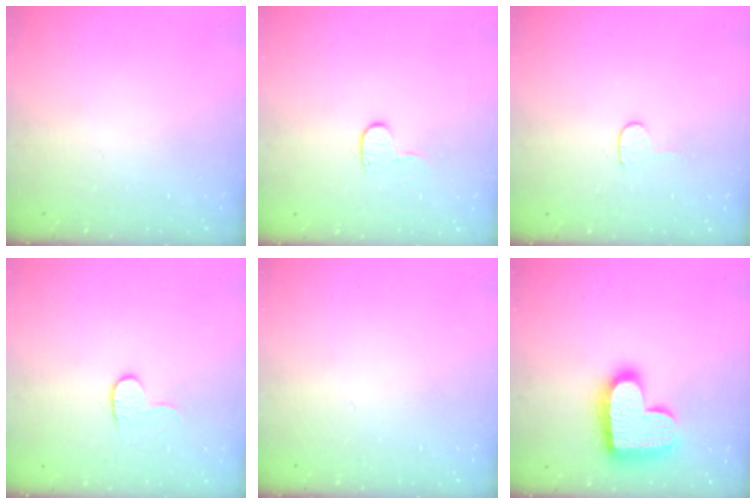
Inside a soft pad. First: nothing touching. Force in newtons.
{"total": 4.7, "press": 4.7, "slide": 0.5}
{"total": 2.3, "press": 2.3, "slide": 0.2}
{"total": 3.8, "press": 3.8, "slide": 0.4}
{"total": 0.0}
{"total": 18.7, "press": 18.7, "slide": 1.2}